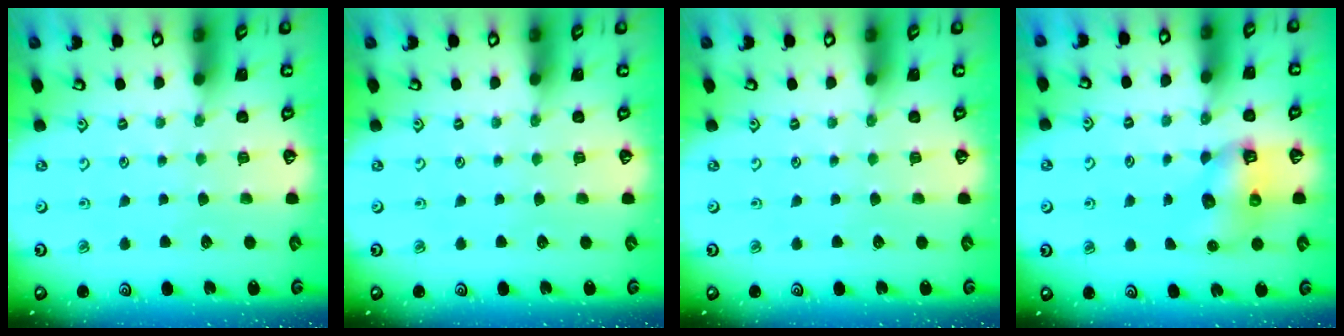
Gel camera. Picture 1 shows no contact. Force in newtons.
{"total": 0.0}
{"total": 0.0}
{"total": 6.9, "press": 6.8, "slide": 0.8}